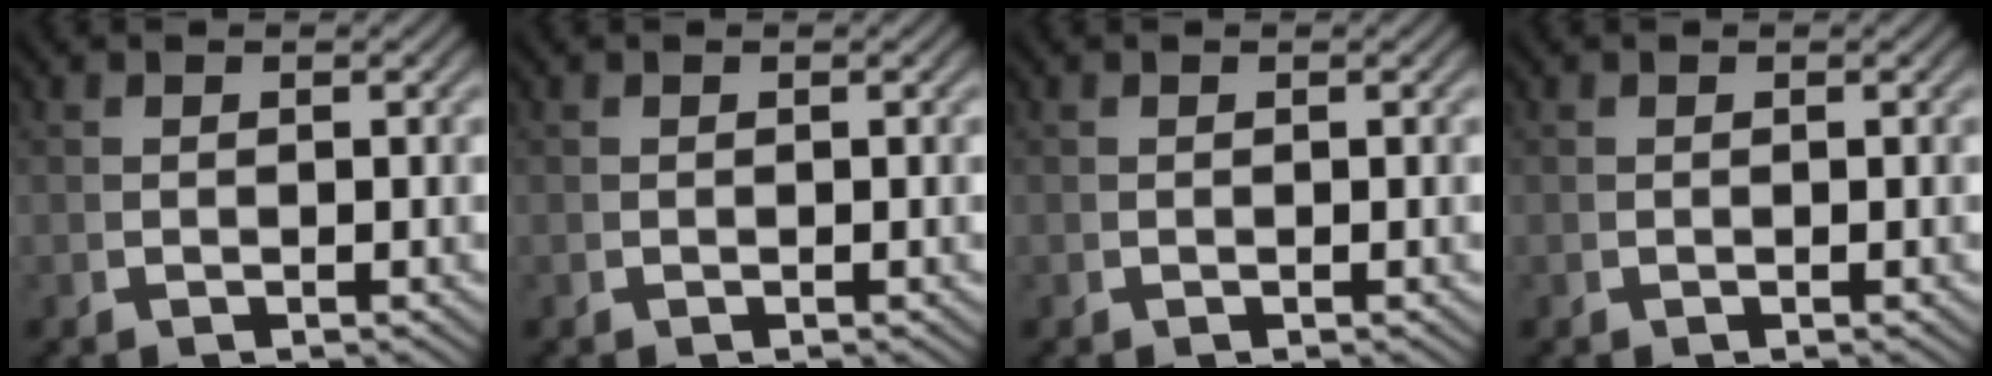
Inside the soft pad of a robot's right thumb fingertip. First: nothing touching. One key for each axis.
{"total": 0.0}
{"total": 0.0}
{"total": 0.0}